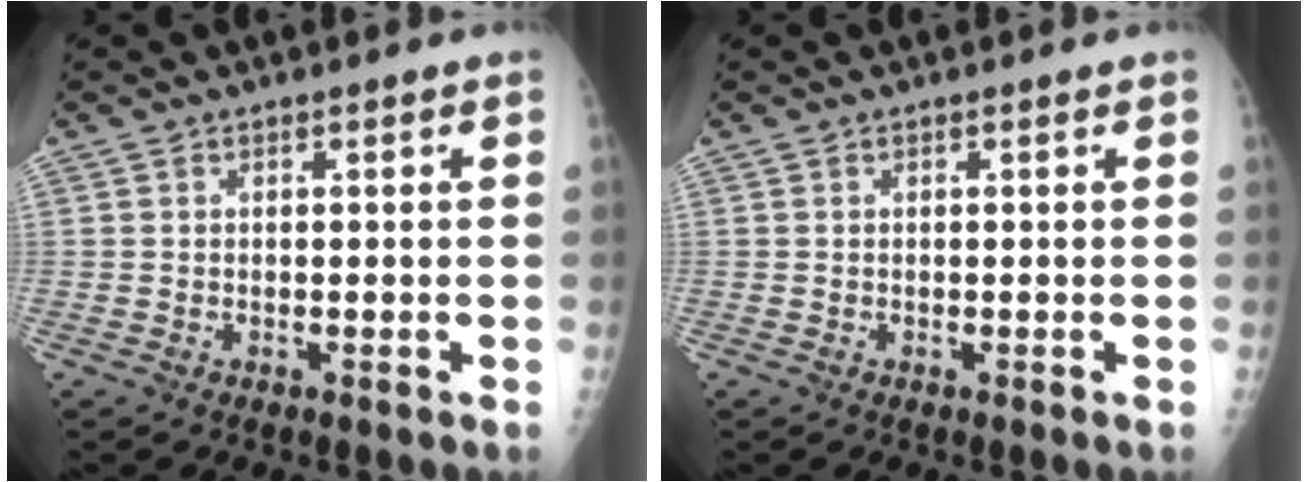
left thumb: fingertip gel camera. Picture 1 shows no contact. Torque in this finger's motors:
{"motor_torque": [0.03, 0.01, -0.02, -0.02, 0.00]}